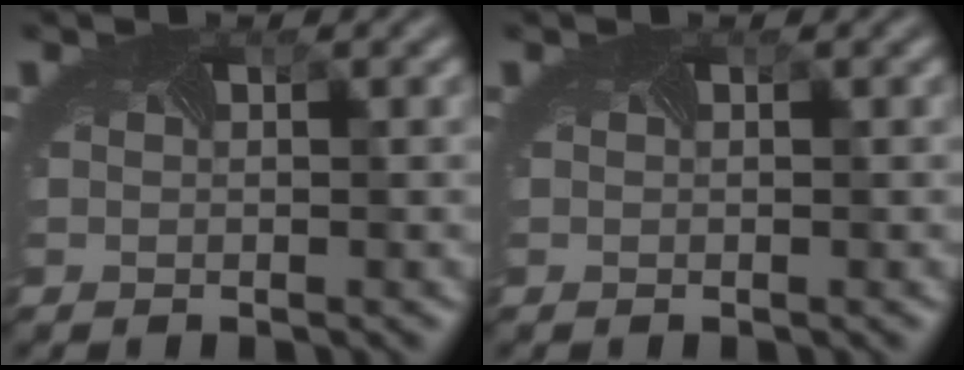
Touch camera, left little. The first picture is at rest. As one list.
[{"total": 0.0}]